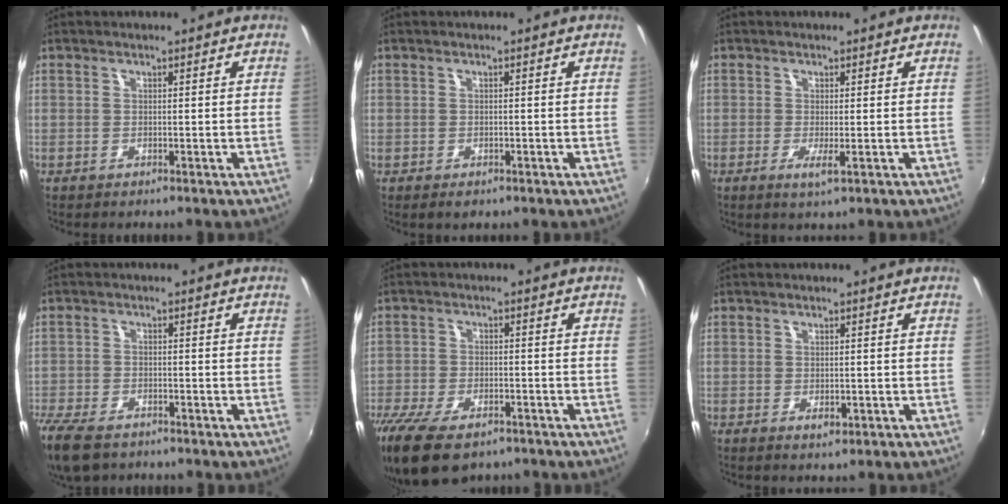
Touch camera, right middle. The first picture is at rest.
{"total": 1.6, "force": [-1.0, 1.0, 0.7], "torque": [-0.015, -0.008, -0.014]}
{"total": 2.3, "force": [-0.6, -0.1, 2.2], "torque": [-0.045, -0.008, -0.009]}
{"total": 11.1, "force": [-8.0, 5.1, 5.7], "torque": [-0.157, -0.036, -0.149]}
{"total": 12.3, "force": [-8.6, 5.5, 6.9], "torque": [-0.165, -0.033, -0.150]}
{"total": 1.8, "force": [-0.6, 1.0, 1.4], "torque": [-0.023, -0.003, -0.008]}